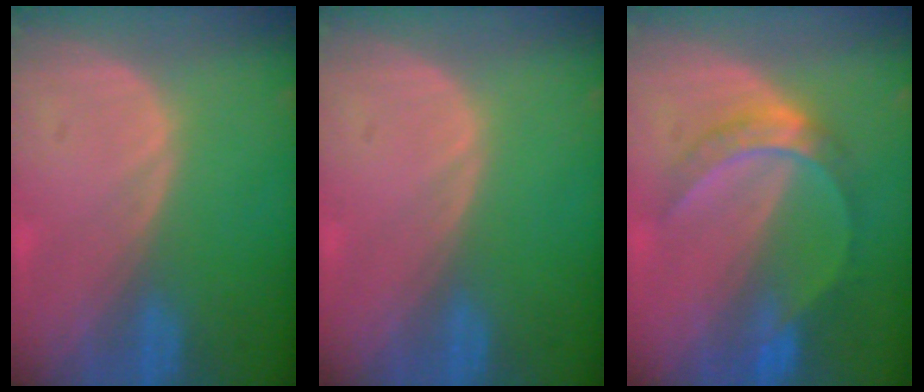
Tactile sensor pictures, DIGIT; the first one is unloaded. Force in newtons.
{"total": 0.0}
{"total": 5.8, "press": 5.6, "slide": 1.2}